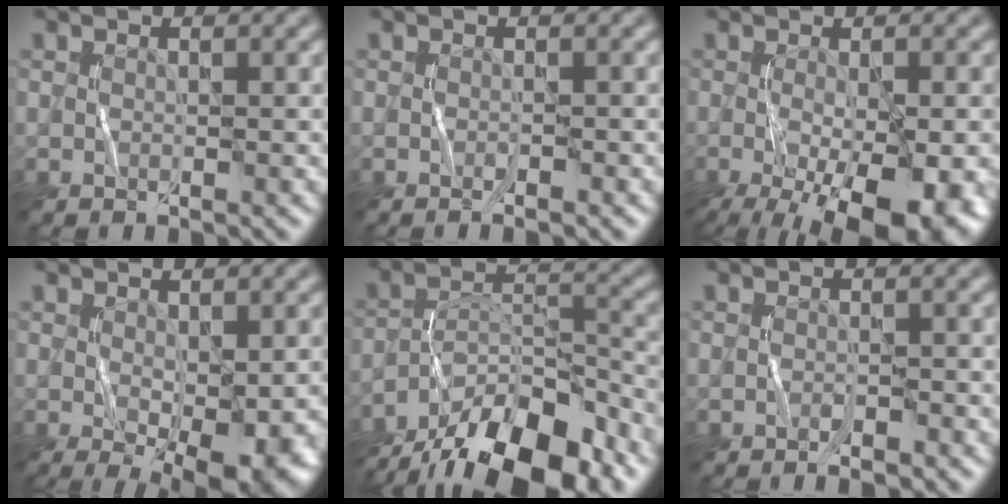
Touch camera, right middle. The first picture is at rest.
{"total": 0.7, "force": [-0.5, 0.0, 0.4], "torque": [-0.010, 0.002, -0.009]}
{"total": 12.6, "force": [-4.9, 4.6, 10.6], "torque": [-0.174, -0.039, -0.059]}
{"total": 6.6, "force": [-1.5, 2.3, 6.0], "torque": [-0.101, -0.018, -0.012]}
{"total": 13.8, "force": [-10.5, 4.7, 7.6], "torque": [-0.141, 0.005, -0.177]}
{"total": 1.0, "force": [-0.8, 0.0, 0.5], "torque": [-0.010, 0.002, -0.016]}